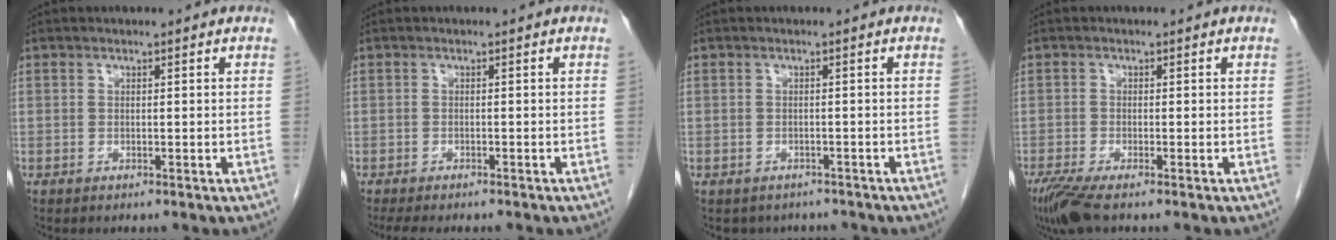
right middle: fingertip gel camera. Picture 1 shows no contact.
{"total": 6.1, "force": [-5.2, 1.6, 2.8], "torque": [-0.040, -0.012, -0.074]}
{"total": 4.7, "force": [-4.2, 2.3, 0.3], "torque": [-0.004, 0.005, -0.046]}
{"total": 4.1, "force": [-2.9, 0.4, 2.9], "torque": [-0.060, -0.013, -0.058]}